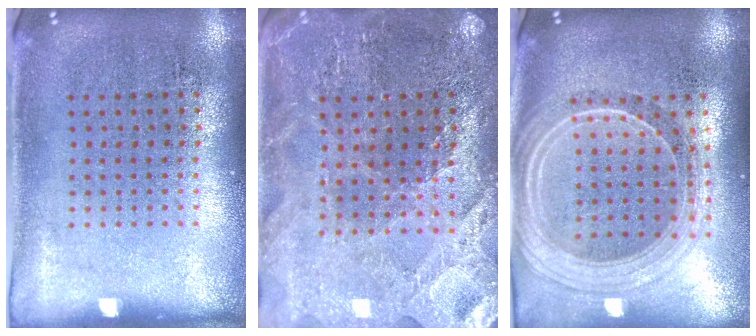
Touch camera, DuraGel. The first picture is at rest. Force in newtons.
{"total": 2.7, "press": 2.6, "slide": 0.4}
{"total": 2.4, "press": 2.0, "slide": 1.2}